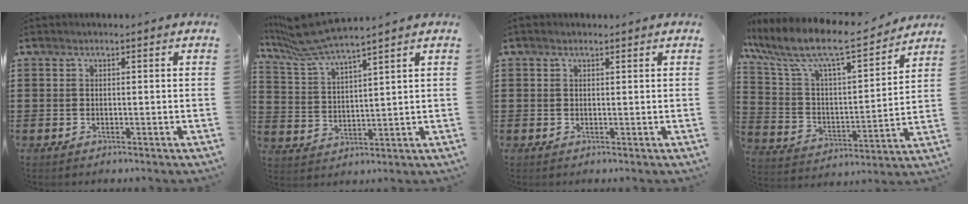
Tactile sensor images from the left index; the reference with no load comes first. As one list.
[{"total": 7.0, "force": [6.2, 0.1, 3.3], "torque": [-0.087, -0.023, 0.112]}, {"total": 0.7, "force": [0.4, 0.6, 0.2], "torque": [-0.006, 0.005, 0.007]}, {"total": 9.6, "force": [7.9, 1.8, 5.1], "torque": [-0.134, -0.052, 0.130]}]